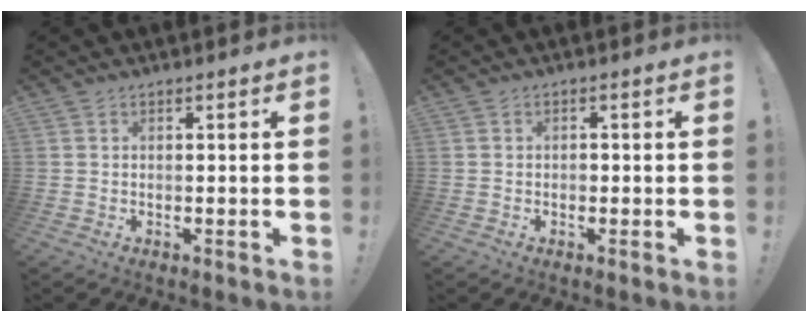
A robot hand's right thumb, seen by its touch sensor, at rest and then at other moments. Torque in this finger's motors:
{"motor_torque": [0.05, -0.05, 0.08, -0.10, 0.00]}